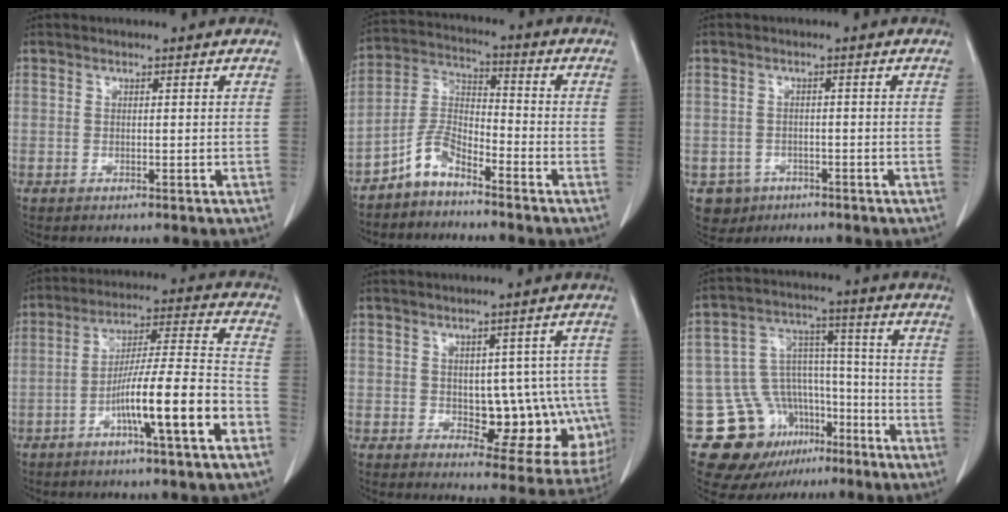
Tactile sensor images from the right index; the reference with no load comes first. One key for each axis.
{"total": 6.3, "fx": -4.9, "fy": 2.5, "fz": 3.1, "tx": -0.069, "ty": 0.011, "tz": -0.101}
{"total": 3.7, "fx": -1.8, "fy": 3.2, "fz": 0.2, "tx": -0.002, "ty": 0.010, "tz": -0.024}
{"total": 13.9, "fx": -6.1, "fy": 0.2, "fz": 12.5, "tx": -0.208, "ty": 0.008, "tz": -0.101}
{"total": 11.9, "fx": -1.4, "fy": 6.5, "fz": 9.8, "tx": -0.096, "ty": 0.019, "tz": 0.002}
{"total": 16.0, "fx": -8.9, "fy": 12.0, "fz": 5.8, "tx": -0.098, "ty": 0.075, "tz": -0.127}